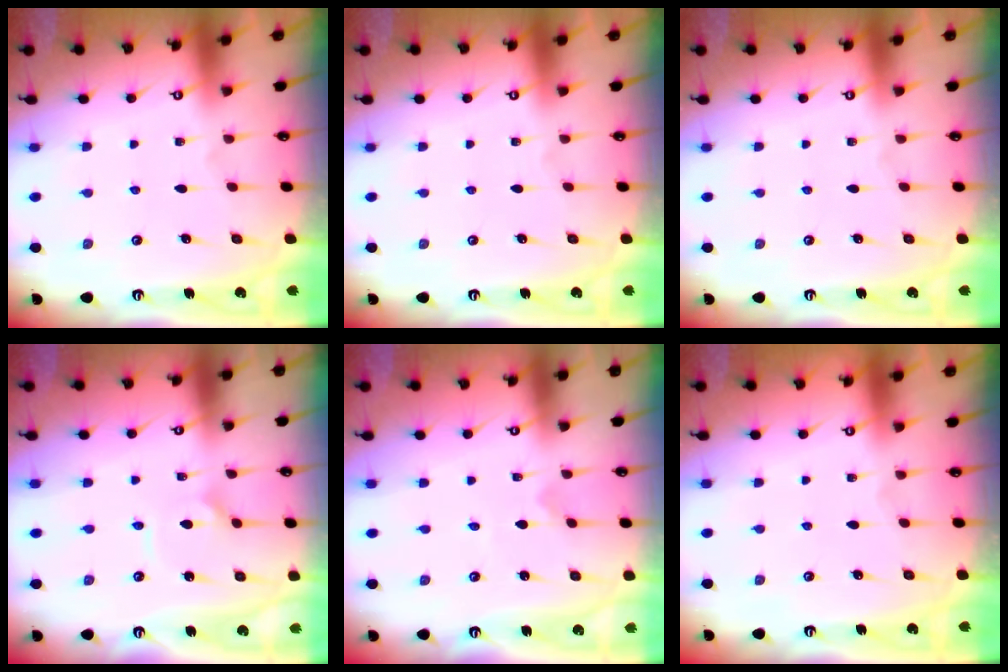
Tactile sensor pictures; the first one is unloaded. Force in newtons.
{"total": 0.0}
{"total": 0.0}
{"total": 2.6, "press": 2.6, "slide": 0.2}
{"total": 0.0}
{"total": 0.0}